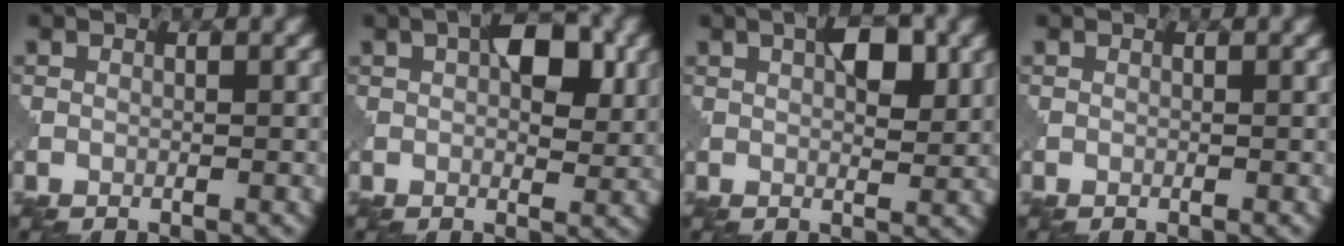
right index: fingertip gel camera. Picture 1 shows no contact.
{"total": 5.3, "force": [1.9, 2.7, 4.1], "torque": [-0.056, 0.001, 0.028]}
{"total": 3.8, "force": [1.6, 1.5, 3.1], "torque": [-0.047, 0.003, 0.027]}
{"total": 0.0}